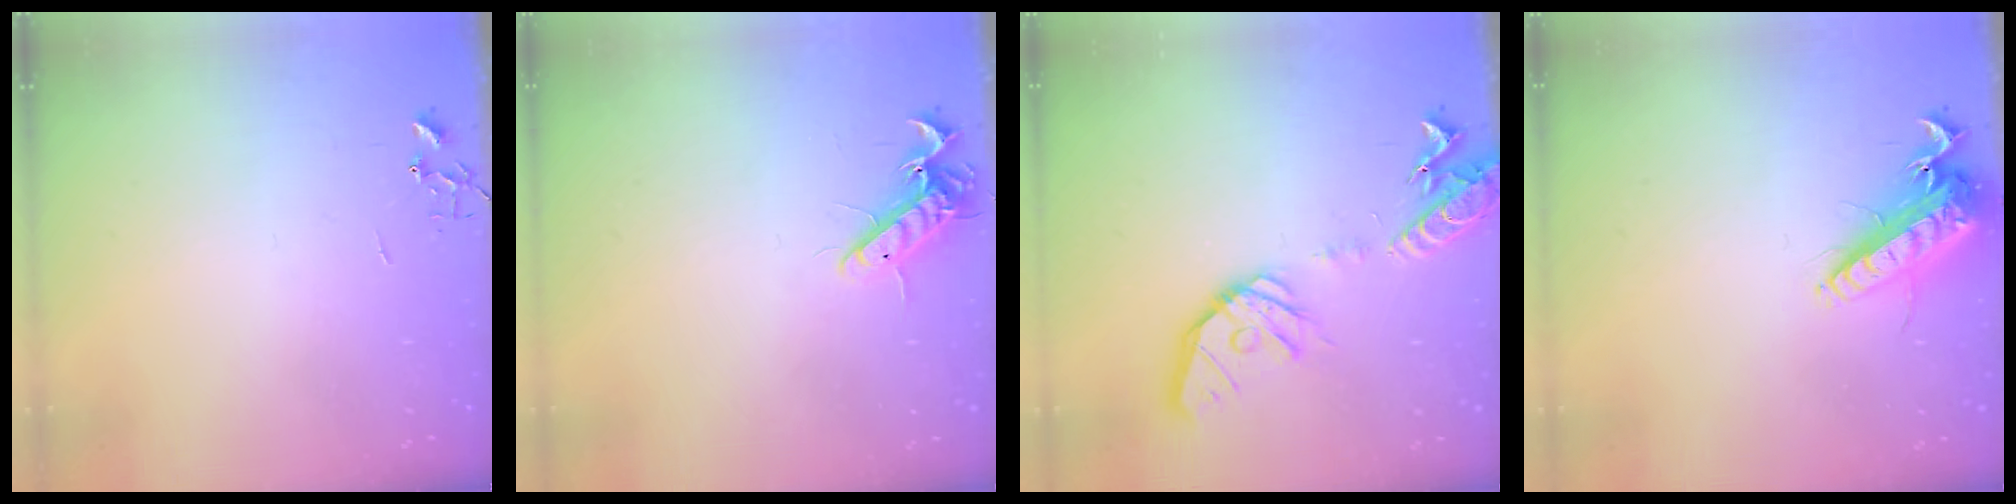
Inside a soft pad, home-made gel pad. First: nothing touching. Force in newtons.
{"total": 10.7, "press": 10.5, "slide": 1.7}
{"total": 17.8, "press": 17.5, "slide": 3.0}
{"total": 15.8, "press": 15.5, "slide": 3.1}